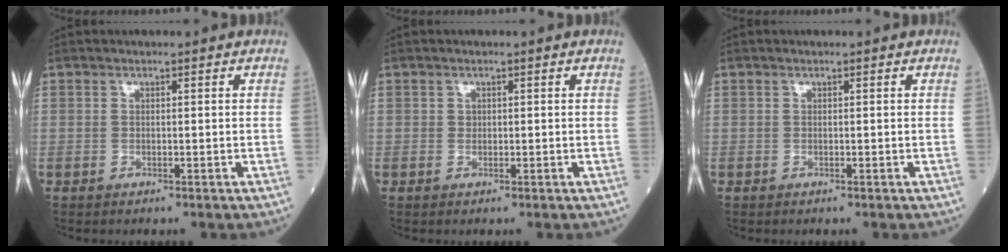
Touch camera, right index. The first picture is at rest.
{"total": 0.6, "force": [0.2, 0.5, 0.1], "torque": [0.003, 0.002, 0.002]}
{"total": 0.0}